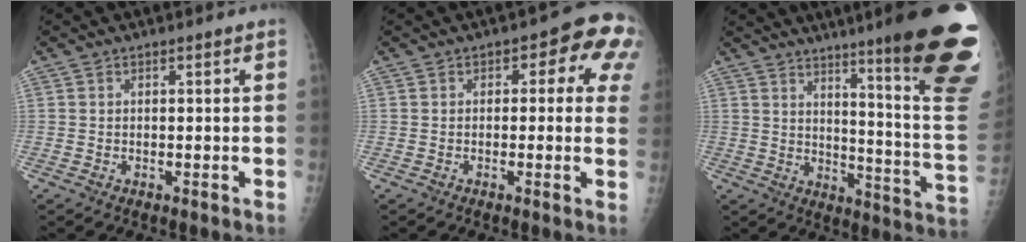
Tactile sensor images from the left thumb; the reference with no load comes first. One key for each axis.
{"total": 9.1, "fx": 2.6, "fy": 4.7, "fz": 7.3, "tx": -0.034, "ty": 0.012, "tz": 0.017}
{"total": 26.6, "fx": 16.6, "fy": 2.2, "fz": 20.6, "tx": -0.208, "ty": -0.100, "tz": 0.226}